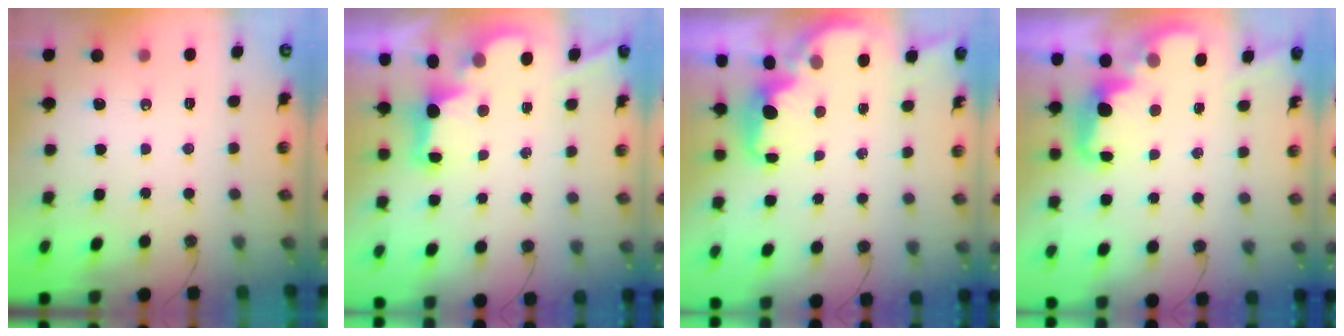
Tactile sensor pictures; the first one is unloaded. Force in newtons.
{"total": 2.9, "press": 2.7, "slide": 0.9}
{"total": 2.1, "press": 2.0, "slide": 0.8}
{"total": 2.8, "press": 2.7, "slide": 0.7}